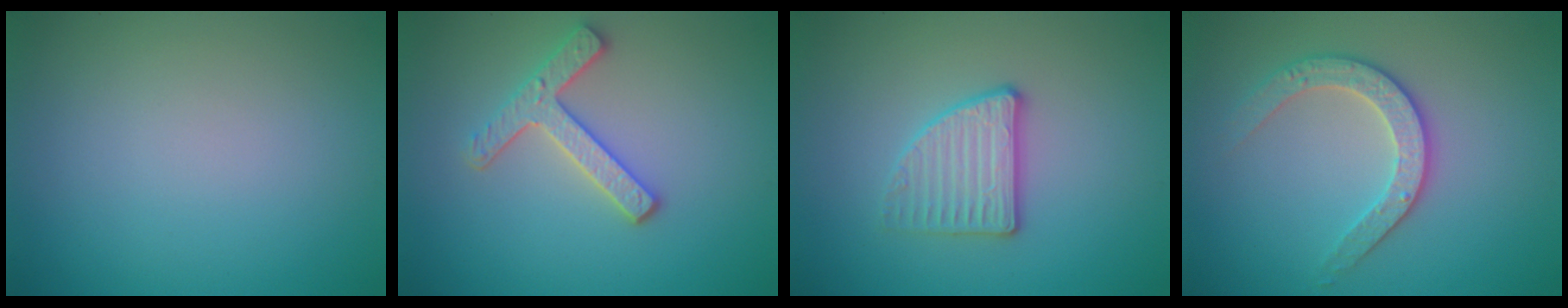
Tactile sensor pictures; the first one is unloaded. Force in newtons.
{"total": 3.1, "press": 2.8, "slide": 1.2}
{"total": 2.8, "press": 2.7, "slide": 0.7}
{"total": 2.9, "press": 2.9, "slide": 0.7}